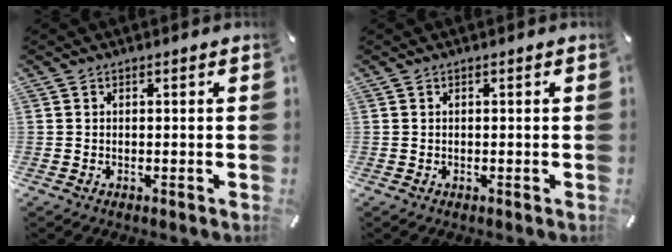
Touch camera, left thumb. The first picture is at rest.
{"total": 0.0}